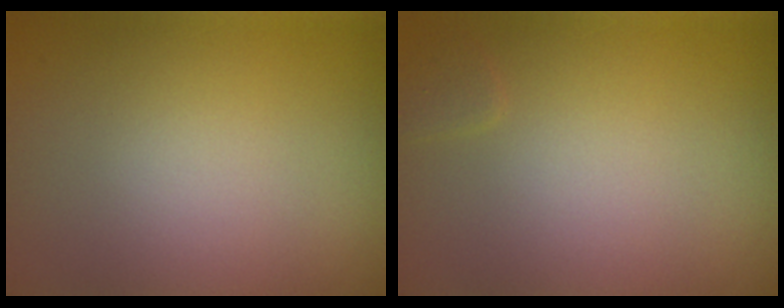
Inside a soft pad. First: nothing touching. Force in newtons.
{"total": 0.6, "press": 0.6, "slide": 0.0}